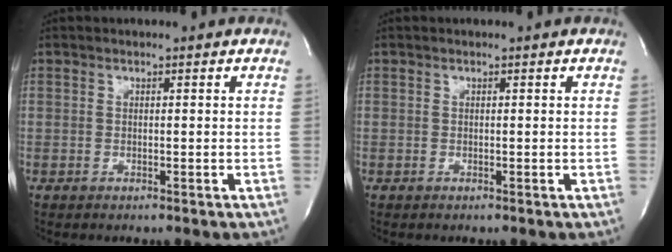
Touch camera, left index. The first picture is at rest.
{"total": 0.0}